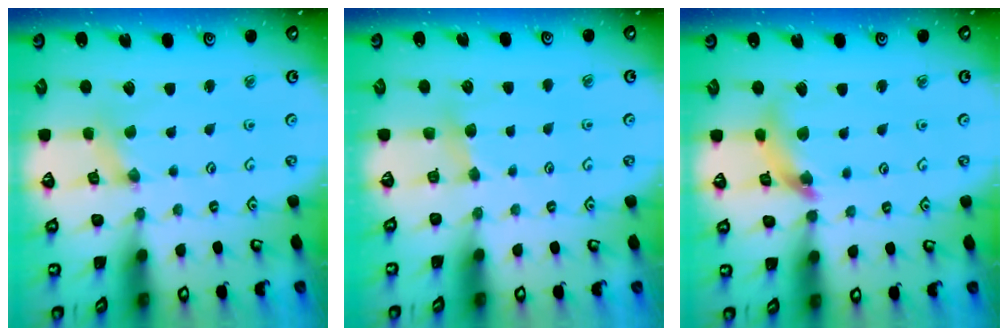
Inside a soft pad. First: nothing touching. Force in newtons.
{"total": 3.7, "press": 3.7, "slide": 0.6}
{"total": 10.2, "press": 10.1, "slide": 1.1}